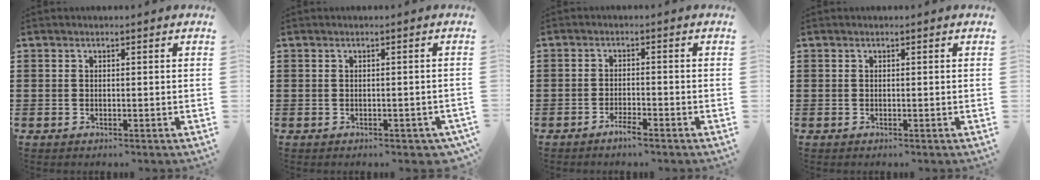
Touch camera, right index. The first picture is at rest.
{"total": 0.7, "force": [-0.5, 0.4, 0.3], "torque": [-0.008, -0.002, -0.009]}
{"total": 2.2, "force": [-1.9, 0.2, 1.2], "torque": [-0.022, 0.001, -0.034]}
{"total": 0.0}